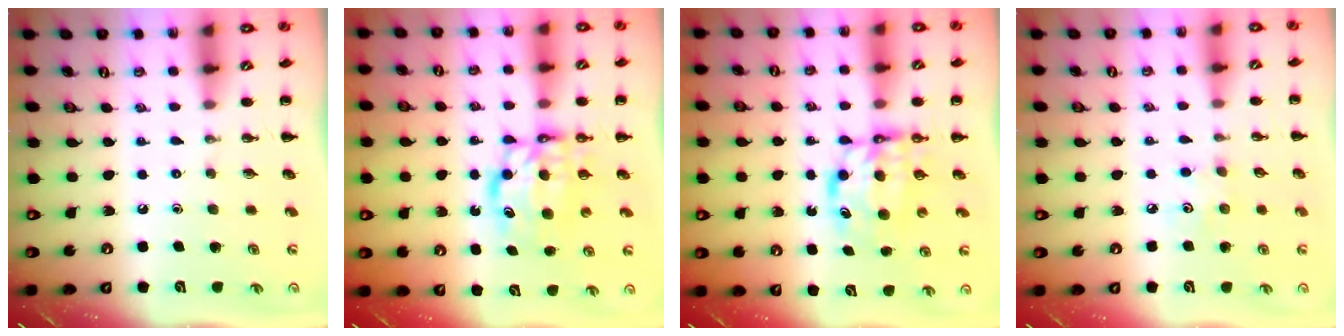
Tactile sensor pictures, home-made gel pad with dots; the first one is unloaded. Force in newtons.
{"total": 7.1, "press": 7.0, "slide": 1.1}
{"total": 6.5, "press": 6.4, "slide": 0.9}
{"total": 3.8, "press": 3.7, "slide": 0.9}